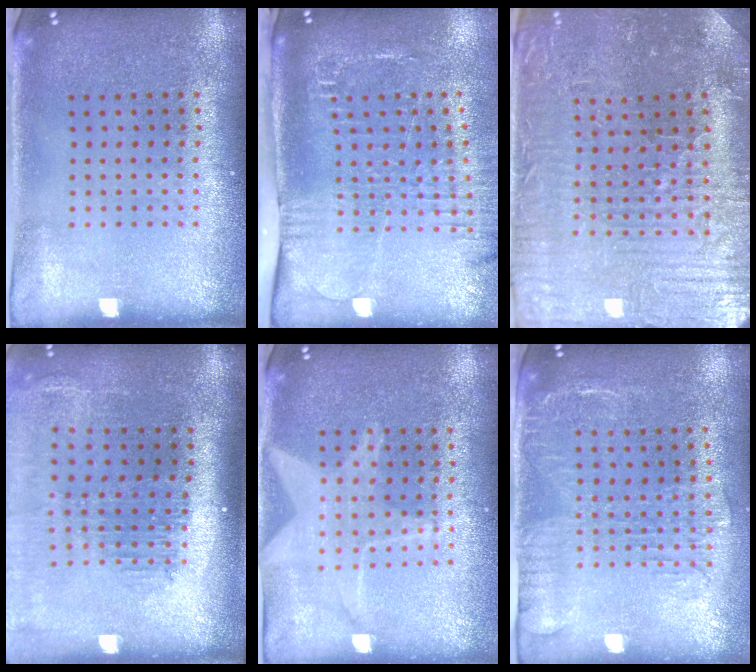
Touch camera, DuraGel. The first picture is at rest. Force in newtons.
{"total": 2.6, "press": 2.1, "slide": 1.6}
{"total": 3.7, "press": 3.7, "slide": 0.4}
{"total": 2.1, "press": 1.7, "slide": 1.2}
{"total": 1.5, "press": 1.5, "slide": 0.2}
{"total": 2.0, "press": 1.6, "slide": 1.2}